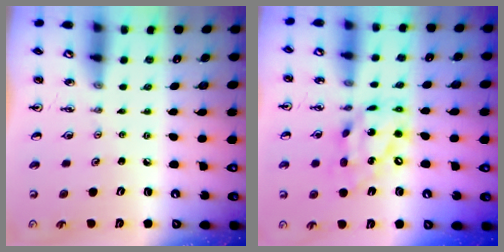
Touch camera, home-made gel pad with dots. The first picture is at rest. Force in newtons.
{"total": 15.0, "press": 15.0, "slide": 1.1}